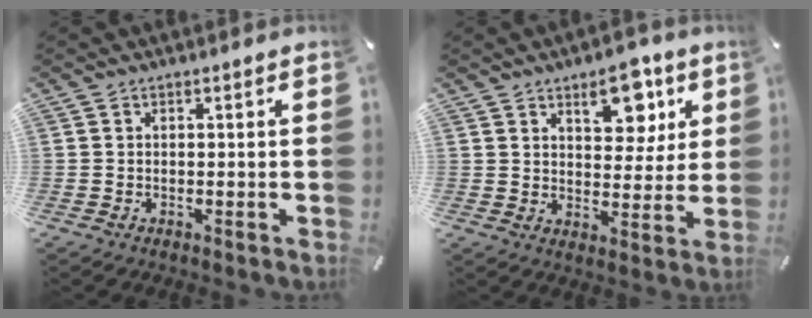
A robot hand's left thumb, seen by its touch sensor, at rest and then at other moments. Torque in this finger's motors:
{"motor_torque": [0.43, 0.15, 0.64, -0.65, 0.20]}